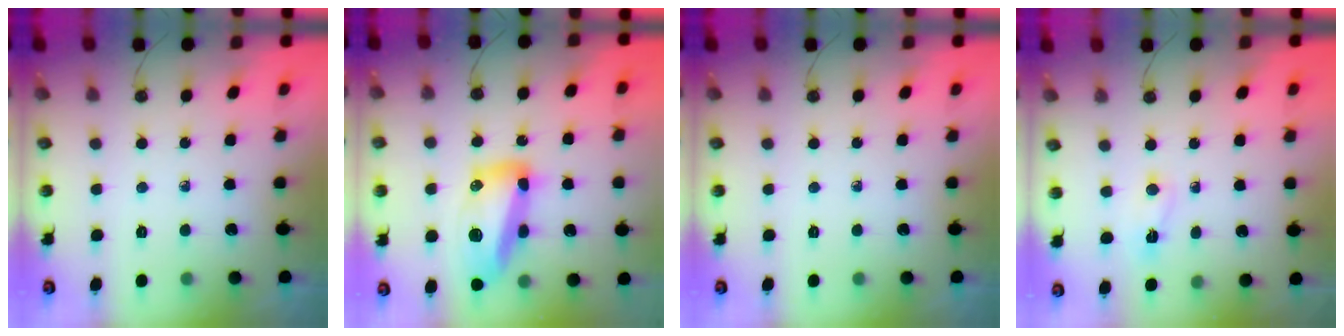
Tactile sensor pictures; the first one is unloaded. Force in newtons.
{"total": 16.6, "press": 16.5, "slide": 1.1}
{"total": 0.0}
{"total": 2.1, "press": 2.0, "slide": 0.5}